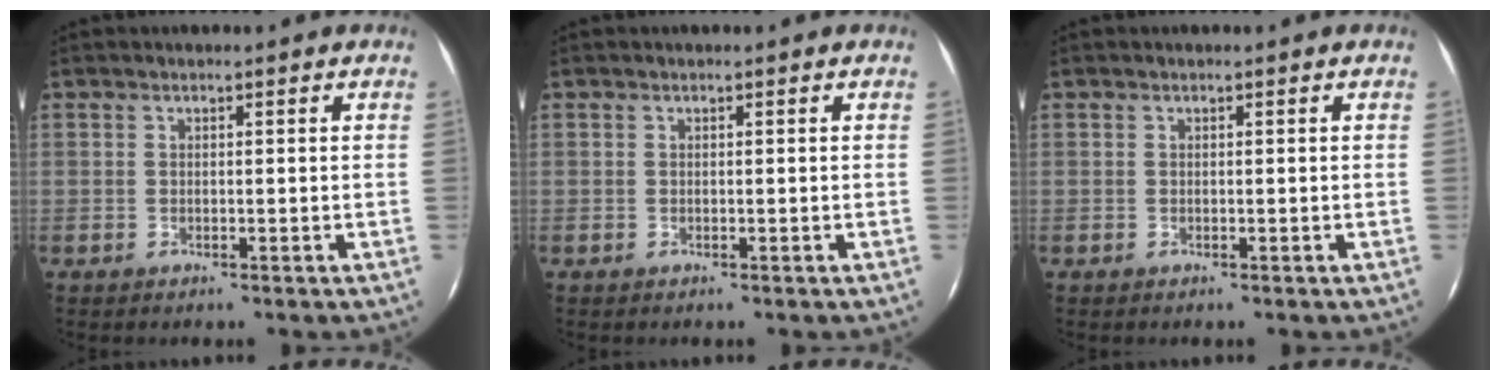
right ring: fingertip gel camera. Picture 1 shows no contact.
{"total": 0.0}
{"total": 0.0}